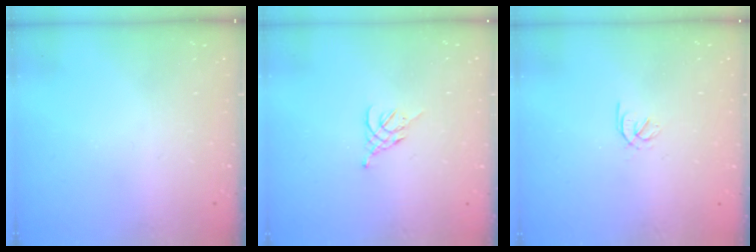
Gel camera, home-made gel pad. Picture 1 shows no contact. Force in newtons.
{"total": 4.7, "press": 4.6, "slide": 0.7}
{"total": 1.7, "press": 1.6, "slide": 0.6}